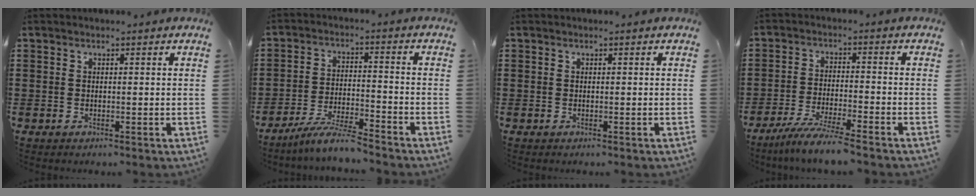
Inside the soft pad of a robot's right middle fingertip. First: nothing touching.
{"total": 6.3, "force": [-5.7, -0.1, 2.6], "torque": [-0.062, -0.012, -0.111]}
{"total": 0.0}
{"total": 6.0, "force": [-5.3, -0.5, 2.7], "torque": [-0.062, -0.020, -0.102]}